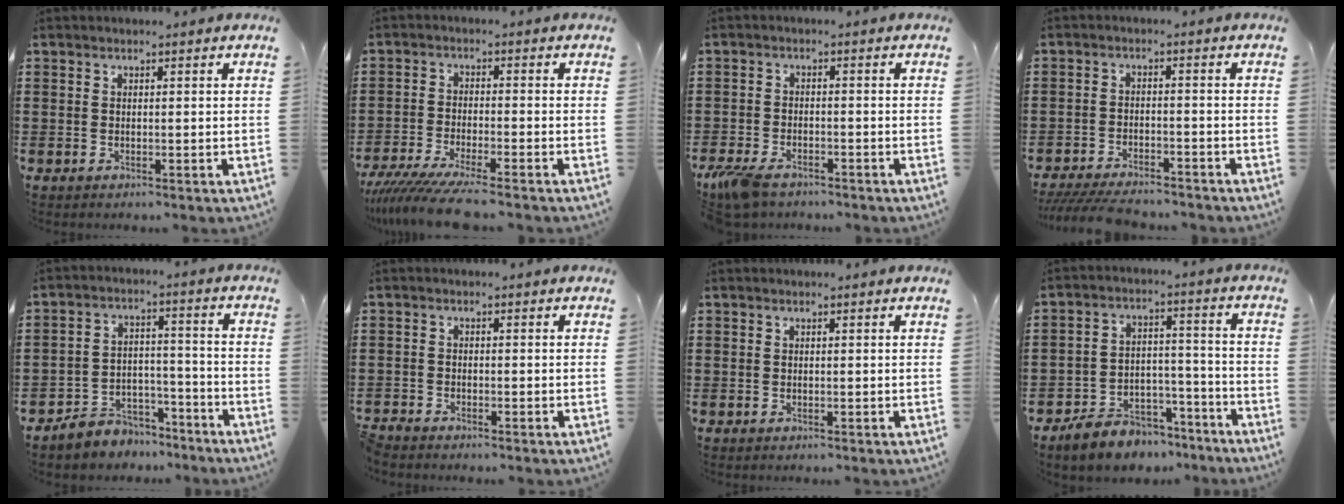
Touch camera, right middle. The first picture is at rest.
{"total": 6.6, "force": [-5.8, -0.2, 3.2], "torque": [-0.075, -0.021, -0.113]}
{"total": 4.3, "force": [-3.5, 1.3, 2.2], "torque": [-0.071, -0.010, -0.075]}
{"total": 4.8, "force": [-4.6, 0.5, 1.3], "torque": [-0.027, -0.004, -0.090]}
{"total": 5.7, "force": [-5.3, 2.0, 0.1], "torque": [-0.009, 0.015, -0.108]}
{"total": 1.5, "force": [-1.5, 0.1, 0.1], "torque": [-0.013, -0.003, -0.033]}
{"total": 0.0}
{"total": 6.6, "force": [-6.1, 2.3, 0.5], "torque": [-0.014, 0.023, -0.120]}